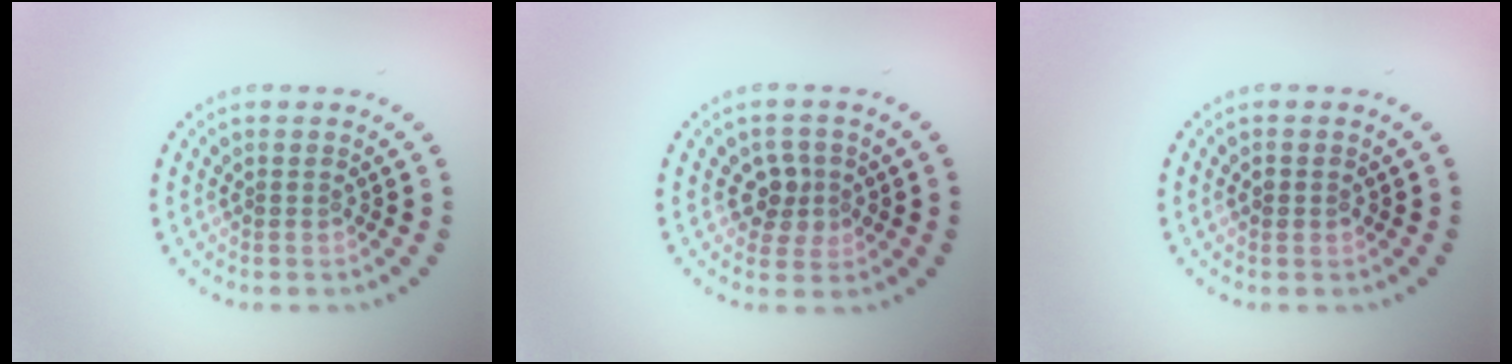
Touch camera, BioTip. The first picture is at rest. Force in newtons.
{"total": 2.5, "press": 2.3, "slide": 1.0}
{"total": 1.0, "press": 1.0, "slide": 0.1}